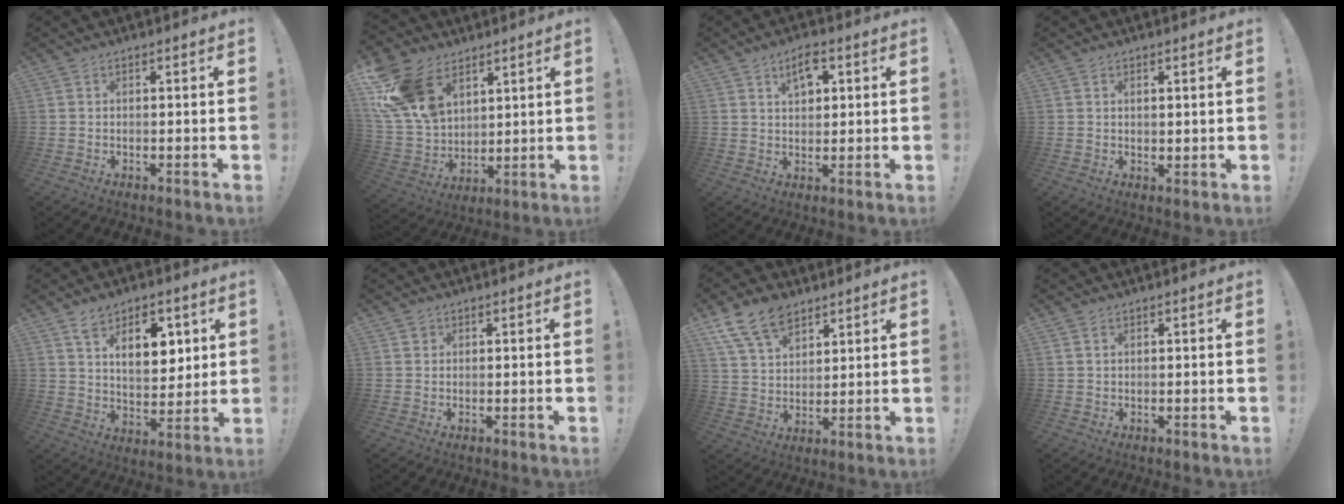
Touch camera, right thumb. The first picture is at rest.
{"total": 18.6, "force": [9.8, 12.2, 10.0], "torque": [-0.197, -0.047, 0.193]}
{"total": 6.0, "force": [2.8, 3.4, 4.1], "torque": [-0.054, -0.008, 0.045]}
{"total": 1.3, "force": [0.9, 0.6, 0.7], "torque": [-0.003, -0.005, 0.015]}
{"total": 12.4, "force": [6.7, 7.2, 7.6], "torque": [-0.114, -0.024, 0.120]}
{"total": 1.3, "force": [0.8, 1.0, 0.1], "torque": [0.012, -0.006, 0.014]}
{"total": 13.1, "force": [8.8, 7.8, 5.8], "torque": [-0.112, -0.043, 0.172]}
{"total": 1.2, "force": [0.7, 0.7, 0.7], "torque": [-0.008, -0.002, 0.012]}